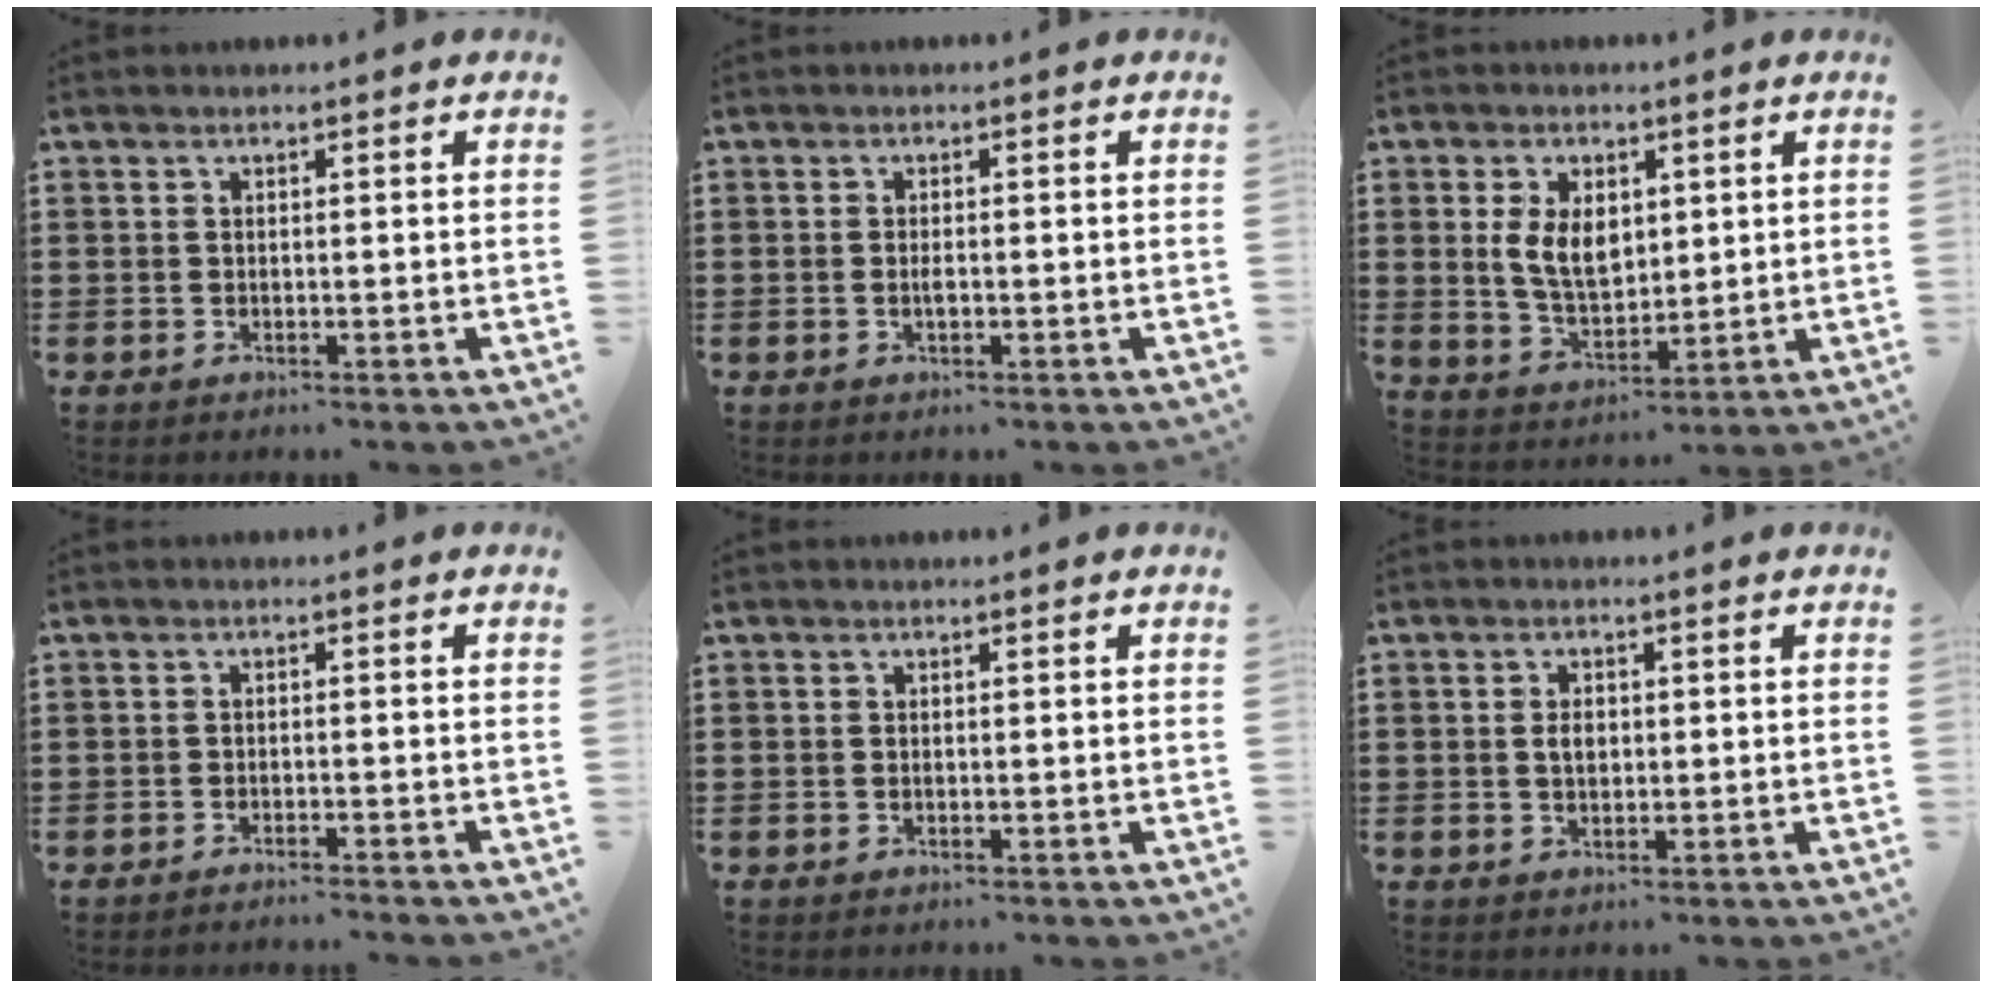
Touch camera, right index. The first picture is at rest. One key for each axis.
{"total": 1.2, "fx": -0.2, "fy": 0.4, "fz": 1.1, "tx": -0.021, "ty": -0.003, "tz": -0.003}
{"total": 7.0, "fx": 1.5, "fy": 4.4, "fz": 5.2, "tx": -0.109, "ty": 0.009, "tz": 0.024}
{"total": 1.4, "fx": -1.4, "fy": -0.2, "fz": 0.1, "tx": -0.003, "ty": 0.002, "tz": -0.029}
{"total": 0.0}
{"total": 2.3, "fx": 0.2, "fy": 1.4, "fz": 1.8, "tx": -0.028, "ty": 0.003, "tz": 0.000}